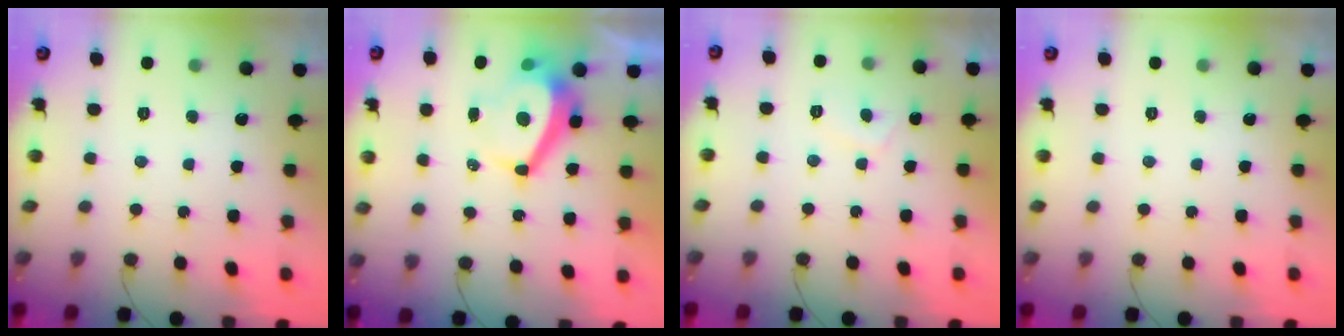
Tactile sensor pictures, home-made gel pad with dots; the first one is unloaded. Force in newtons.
{"total": 8.9, "press": 8.9, "slide": 1.1}
{"total": 1.9, "press": 1.8, "slide": 0.7}
{"total": 0.0}